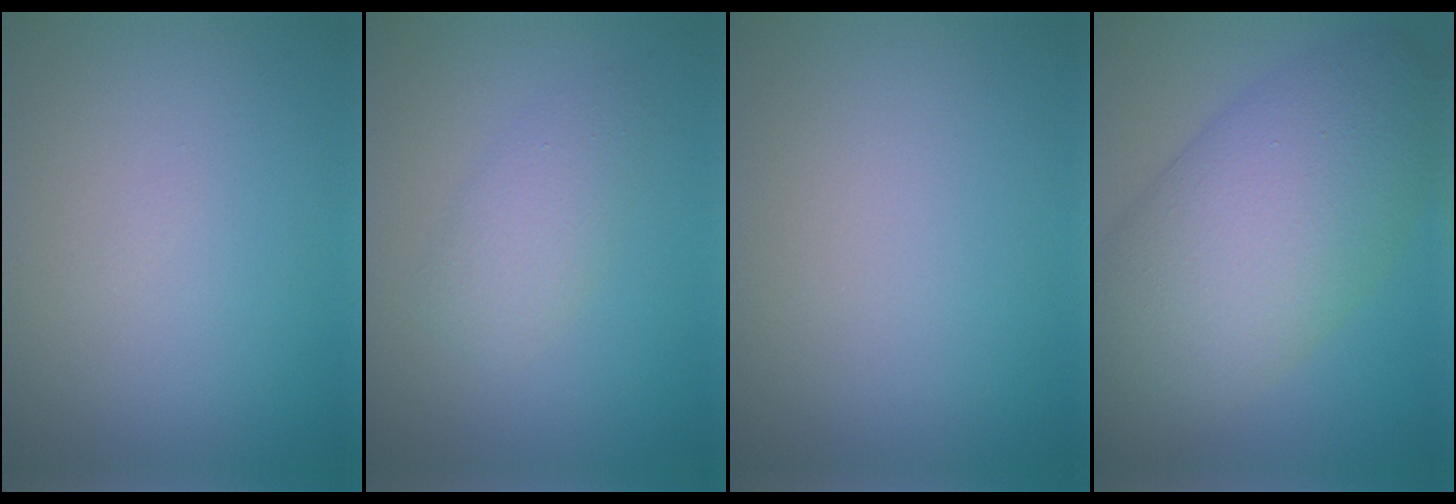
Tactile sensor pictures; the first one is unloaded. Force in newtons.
{"total": 2.7, "press": 2.7, "slide": 0.1}
{"total": 0.0}
{"total": 11.9, "press": 11.9, "slide": 0.3}